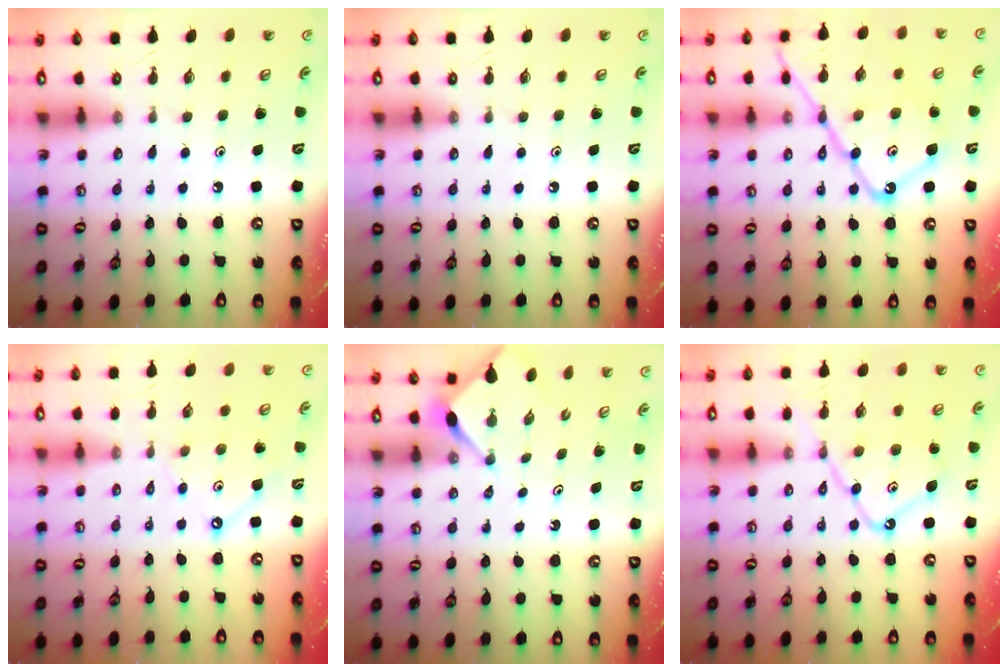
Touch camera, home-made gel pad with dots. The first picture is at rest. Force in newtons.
{"total": 0.0}
{"total": 19.5, "press": 19.4, "slide": 1.9}
{"total": 4.1, "press": 4.1, "slide": 0.6}
{"total": 2.9, "press": 2.9, "slide": 0.4}
{"total": 13.2, "press": 13.2, "slide": 1.3}